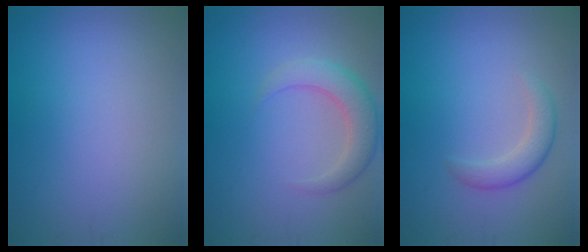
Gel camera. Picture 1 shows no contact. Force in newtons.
{"total": 3.5, "press": 3.5, "slide": 0.2}
{"total": 2.3, "press": 2.3, "slide": 0.2}